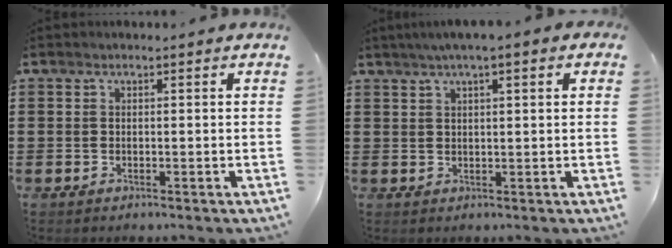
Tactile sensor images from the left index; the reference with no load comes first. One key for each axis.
{"total": 2.8, "fx": 1.6, "fy": 0.1, "fz": 2.3, "tx": -0.047, "ty": 0.003, "tz": 0.027}